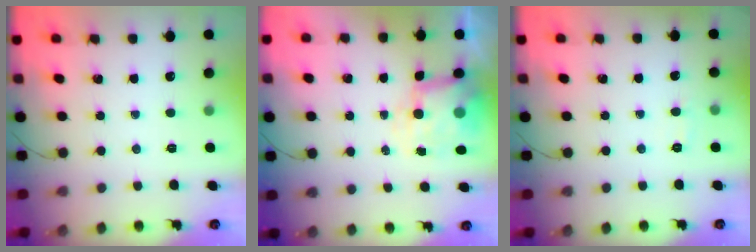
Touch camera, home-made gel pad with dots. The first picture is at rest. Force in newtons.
{"total": 7.6, "press": 7.4, "slide": 1.7}
{"total": 5.0, "press": 4.9, "slide": 1.2}